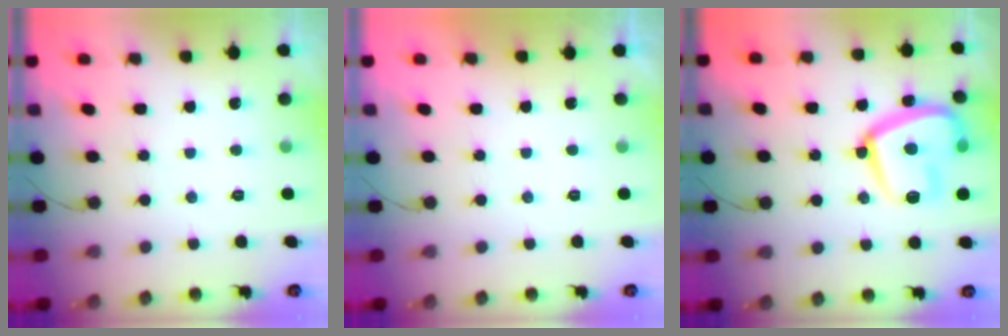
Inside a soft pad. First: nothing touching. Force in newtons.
{"total": 2.1, "press": 2.1, "slide": 0.4}
{"total": 19.1, "press": 19.0, "slide": 1.7}